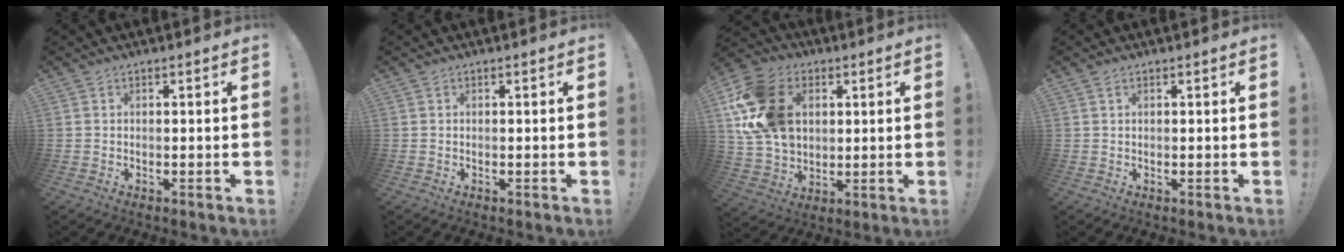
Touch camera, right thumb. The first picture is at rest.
{"total": 0.0}
{"total": 20.4, "force": [5.7, 15.3, 12.2], "torque": [-0.218, -0.014, 0.112]}
{"total": 0.8, "force": [0.4, 0.4, 0.5], "torque": [-0.011, 0.001, 0.008]}